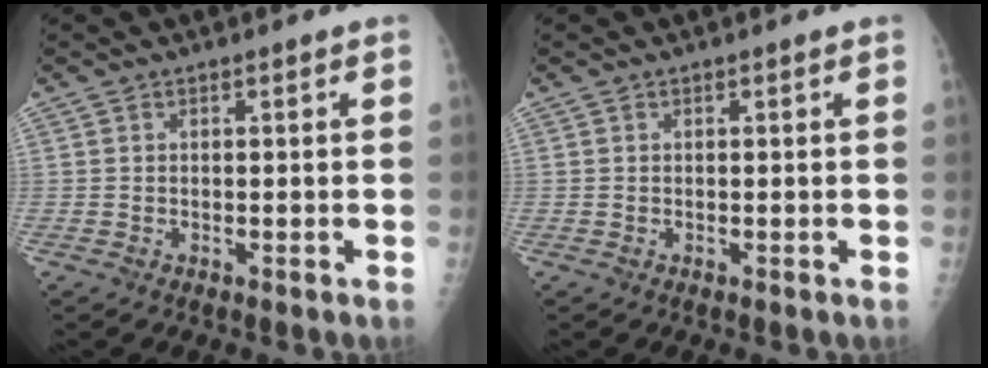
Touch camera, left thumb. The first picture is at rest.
{"total": 0.0}